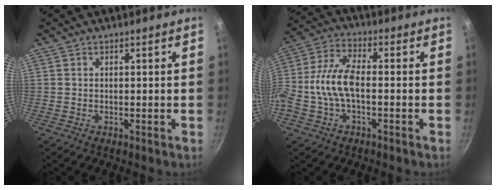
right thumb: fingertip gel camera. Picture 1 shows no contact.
{"total": 10.9, "force": [-1.5, 5.4, 9.4], "torque": [-0.213, 0.035, -0.033]}